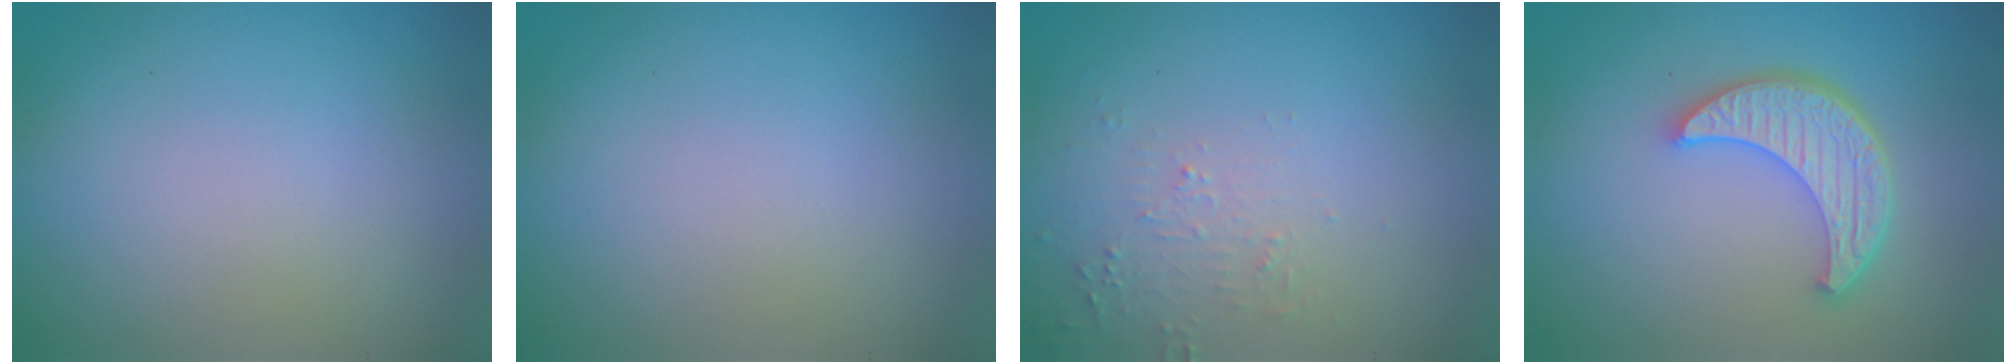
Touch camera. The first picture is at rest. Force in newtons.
{"total": 0.0}
{"total": 2.1, "press": 2.0, "slide": 0.5}
{"total": 5.6, "press": 4.2, "slide": 3.6}